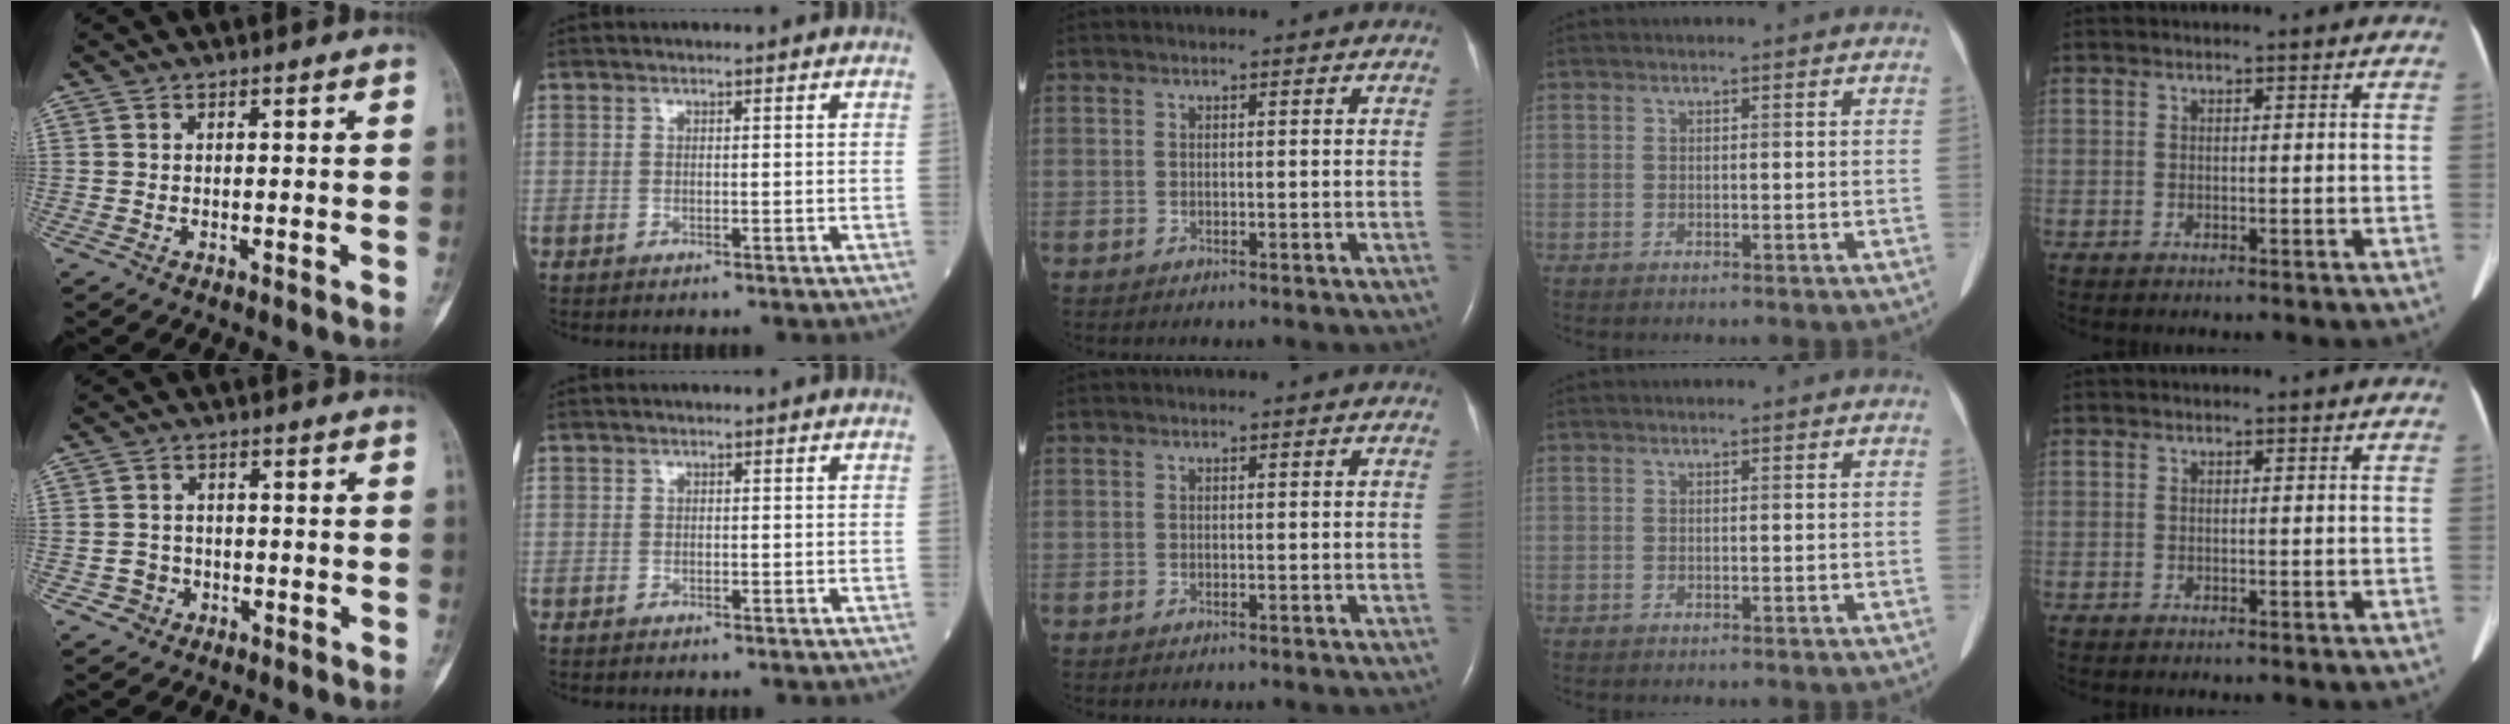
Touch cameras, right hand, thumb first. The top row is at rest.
{"thumb": {"total": 3.4, "force": [-1.3, 3.1, 0.1], "torque": [0.024, 0.013, -0.023]}, "index": {"total": 0.8, "force": [-0.4, 0.6, 0.4], "torque": [-0.021, 0.002, -0.005]}}